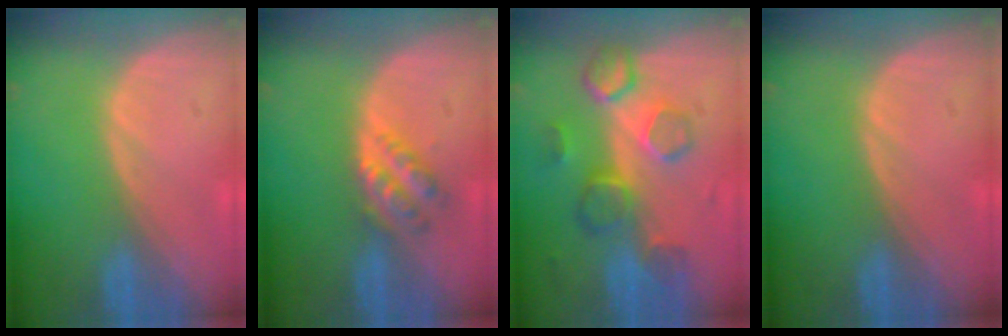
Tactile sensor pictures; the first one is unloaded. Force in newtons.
{"total": 4.7, "press": 4.1, "slide": 2.2}
{"total": 8.5, "press": 7.8, "slide": 3.5}
{"total": 0.0}